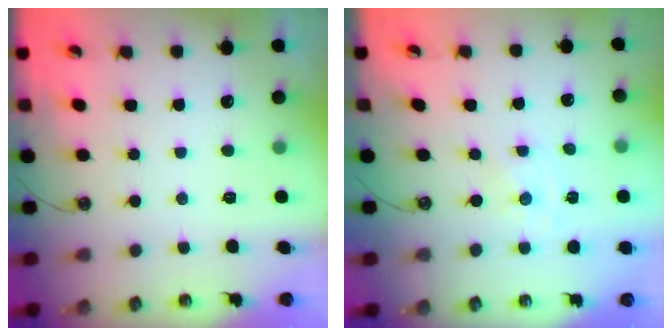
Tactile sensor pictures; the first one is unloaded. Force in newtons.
{"total": 0.0}